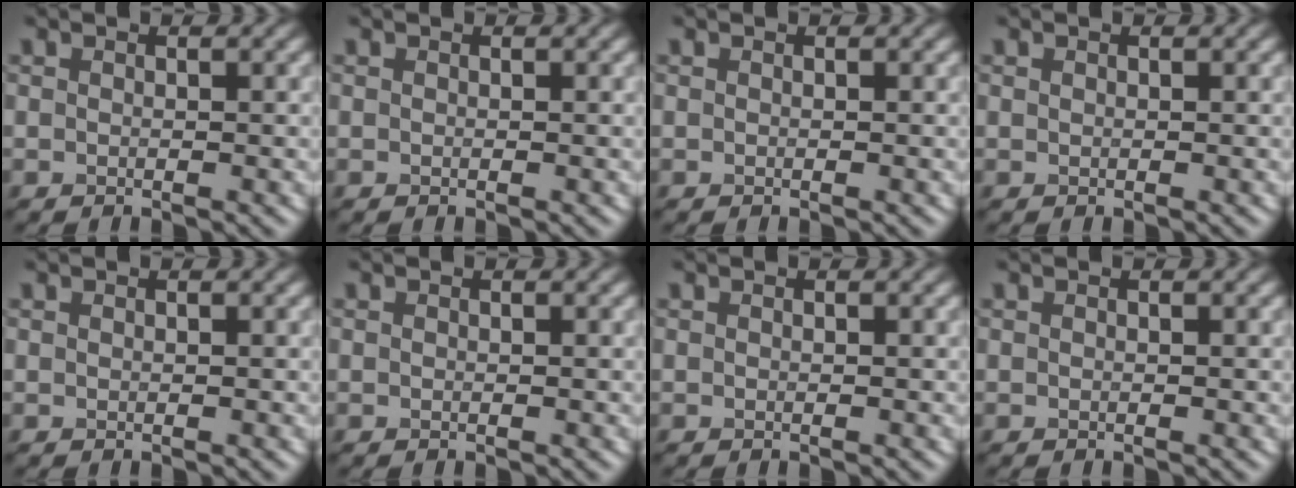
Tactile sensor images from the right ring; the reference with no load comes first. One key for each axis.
{"total": 0.0}
{"total": 0.0}
{"total": 0.0}
{"total": 0.0}
{"total": 0.0}
{"total": 0.0}
{"total": 0.0}